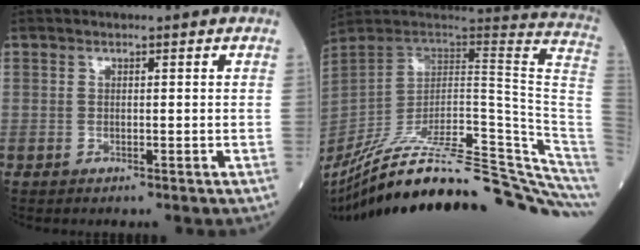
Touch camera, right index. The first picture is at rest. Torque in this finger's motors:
{"motor_torque": [0.14, -2.00, 1.05, 0.21]}